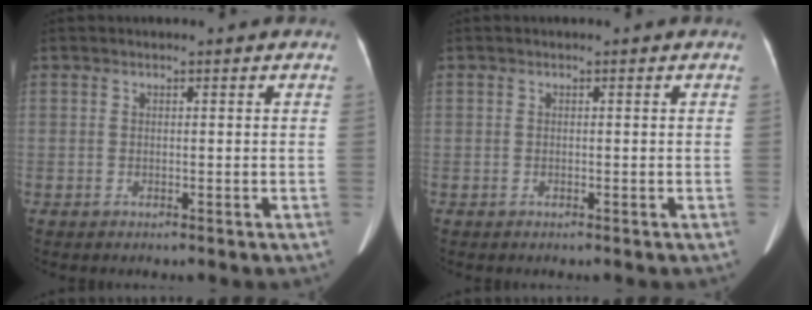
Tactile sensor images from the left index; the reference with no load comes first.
{"total": 0.0}